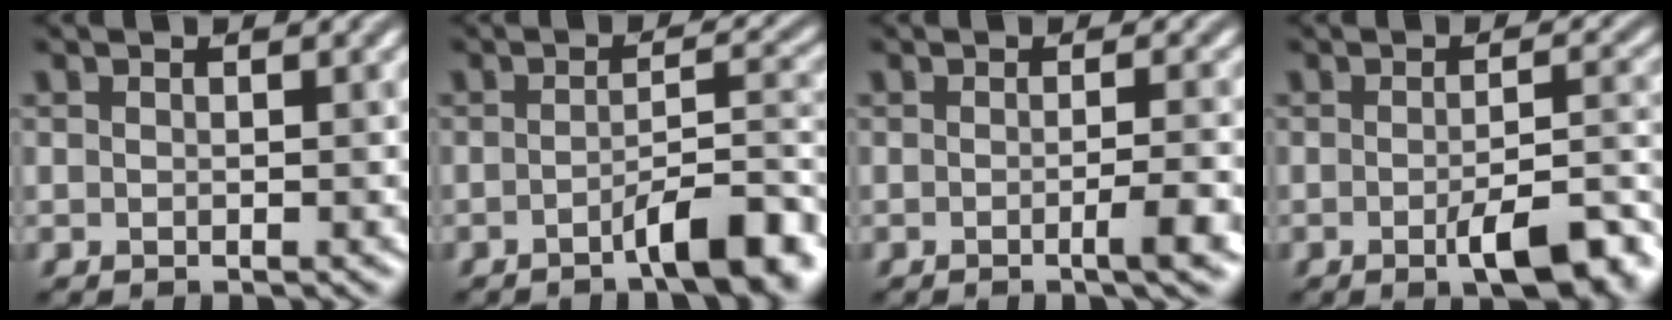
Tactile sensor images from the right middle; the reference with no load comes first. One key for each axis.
{"total": 5.8, "fx": -3.2, "fy": 1.2, "fz": 4.7, "tx": -0.063, "ty": 0.010, "tz": -0.051}
{"total": 3.0, "fx": -0.9, "fy": 0.6, "fz": 2.8, "tx": -0.036, "ty": 0.001, "tz": -0.019}
{"total": 6.4, "fx": -3.0, "fy": 1.7, "fz": 5.4, "tx": -0.081, "ty": -0.001, "tz": -0.042}